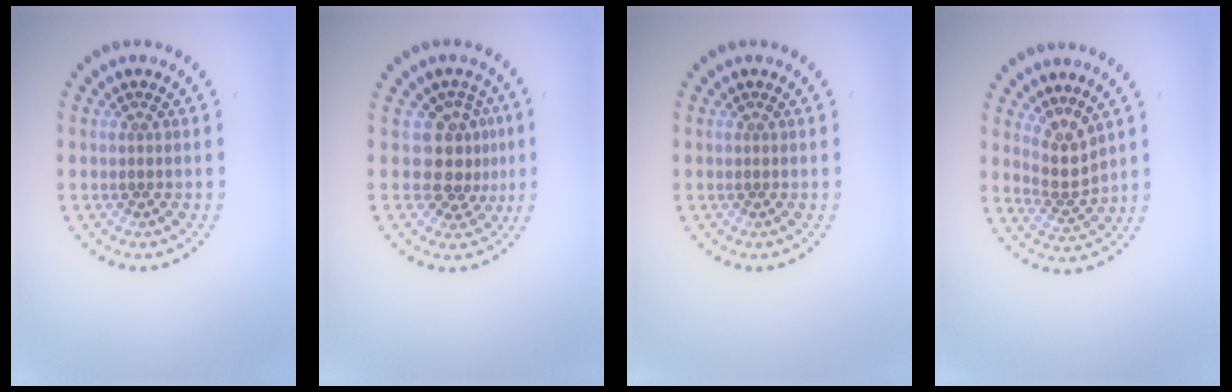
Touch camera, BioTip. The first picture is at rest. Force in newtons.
{"total": 3.3, "press": 2.4, "slide": 2.2}
{"total": 0.0}
{"total": 2.6, "press": 1.9, "slide": 1.8}